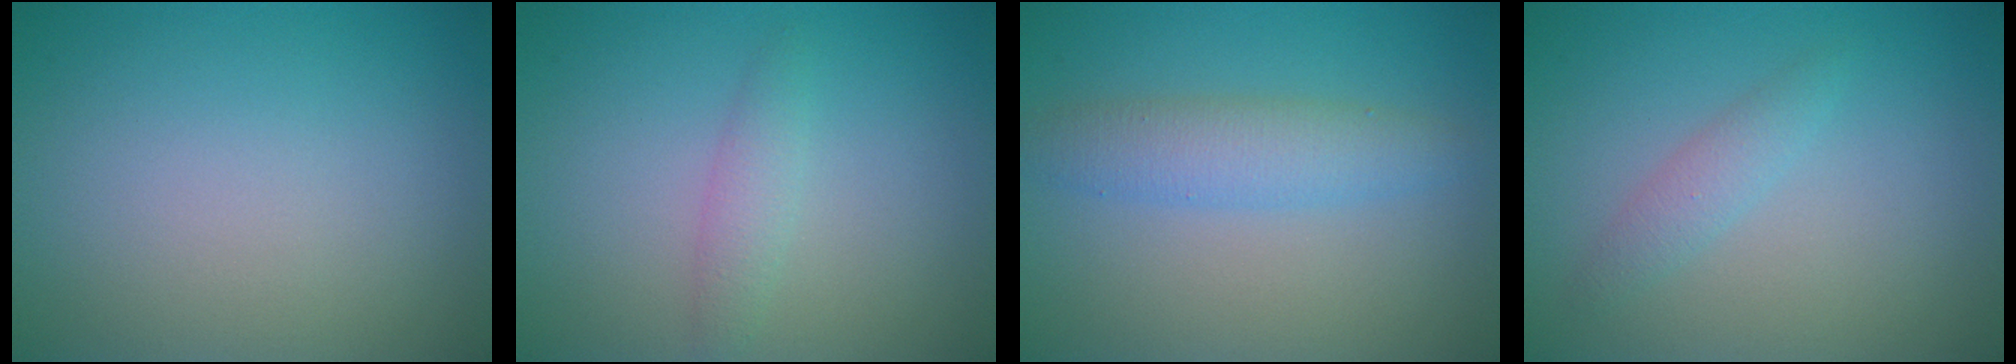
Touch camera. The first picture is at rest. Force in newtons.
{"total": 1.5, "press": 1.5, "slide": 0.0}
{"total": 3.3, "press": 3.3, "slide": 0.1}
{"total": 1.5, "press": 1.5, "slide": 0.0}